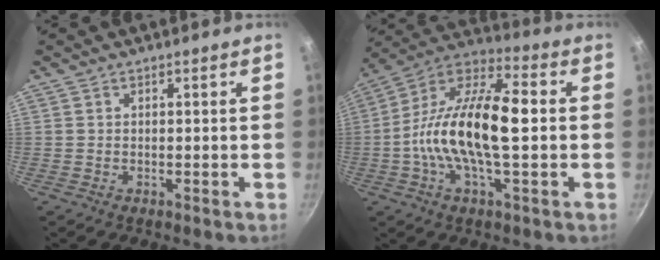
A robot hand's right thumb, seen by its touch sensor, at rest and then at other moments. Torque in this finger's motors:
{"motor_torque": [0.01, 0.91, 1.46, -1.31, 0.23]}